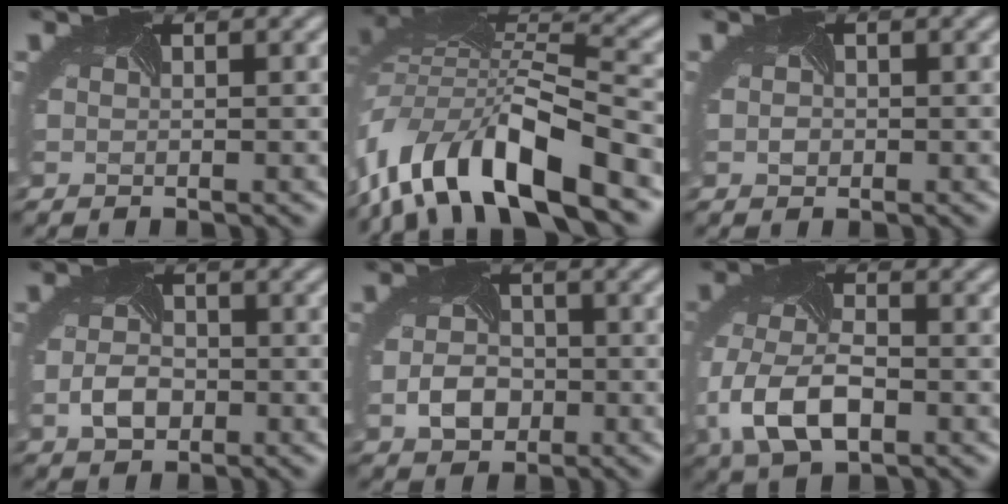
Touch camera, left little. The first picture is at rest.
{"total": 12.3, "force": [-6.2, 4.9, 9.5], "torque": [-0.178, 0.001, -0.116]}
{"total": 0.8, "force": [-0.3, 0.7, 0.1], "torque": [-0.007, -0.003, -0.006]}
{"total": 2.8, "force": [-0.9, 1.9, 1.8], "torque": [-0.043, -0.005, -0.017]}
{"total": 3.5, "force": [-1.1, 2.7, 2.0], "torque": [-0.040, -0.006, -0.021]}
{"total": 6.6, "force": [-2.4, 3.7, 4.9], "torque": [-0.121, -0.009, -0.049]}